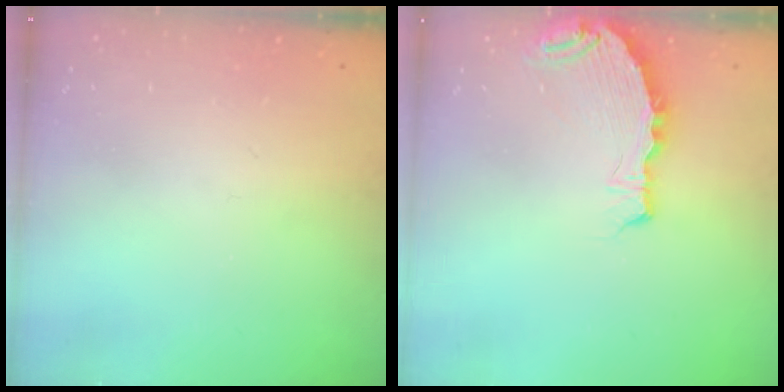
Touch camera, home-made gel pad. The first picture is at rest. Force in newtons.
{"total": 6.0, "press": 5.8, "slide": 1.5}